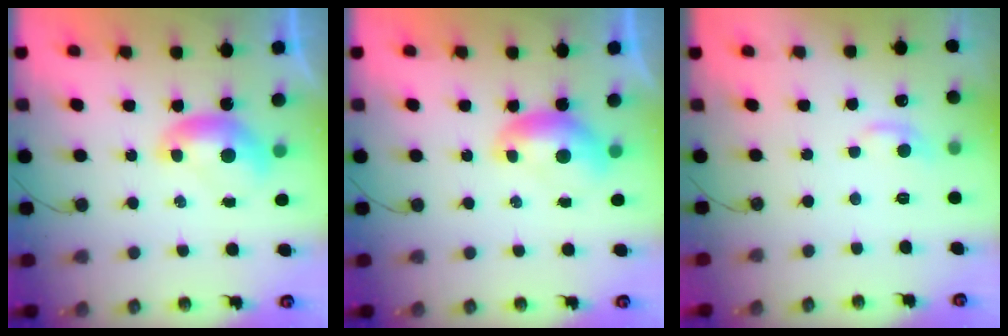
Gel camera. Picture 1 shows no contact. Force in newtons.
{"total": 0.0}
{"total": 0.8, "press": 0.5, "slide": 0.6}